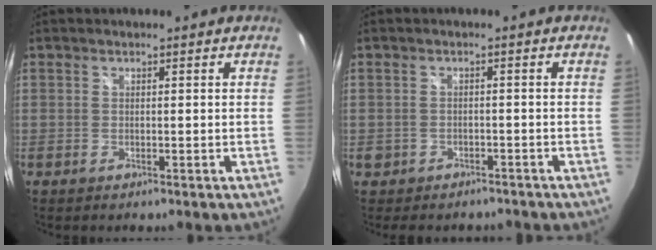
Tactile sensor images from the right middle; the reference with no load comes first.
{"total": 4.3, "force": [-3.1, 2.7, 1.2], "torque": [-0.029, -0.003, -0.038]}